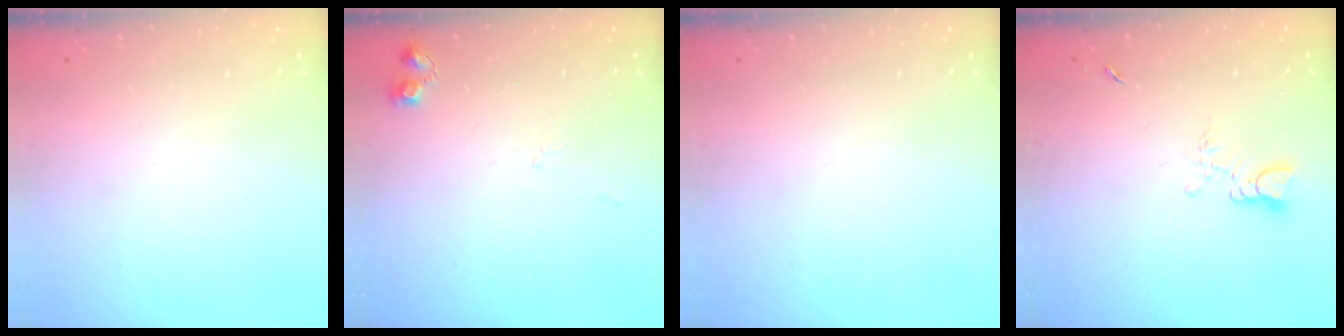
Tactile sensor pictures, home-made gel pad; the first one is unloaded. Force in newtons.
{"total": 6.6, "press": 6.5, "slide": 0.9}
{"total": 0.0}
{"total": 2.7, "press": 2.7, "slide": 0.2}